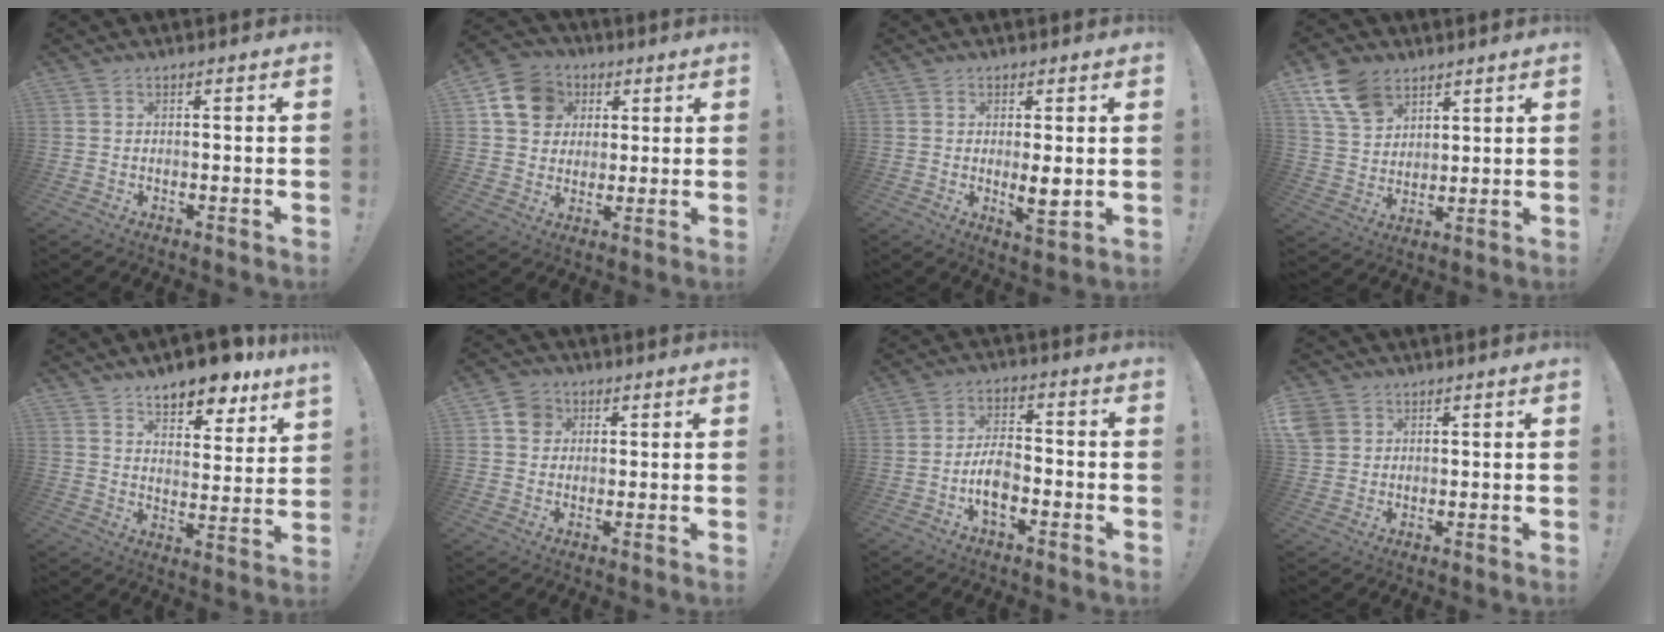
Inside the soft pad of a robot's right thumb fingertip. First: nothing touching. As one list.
[{"total": 13.4, "force": [4.5, 11.2, 5.7], "torque": [-0.072, -0.009, 0.091]}, {"total": 5.8, "force": [0.2, 1.4, 5.6], "torque": [-0.082, -0.016, 0.005]}, {"total": 12.3, "force": [7.5, 7.9, 5.6], "torque": [-0.106, -0.031, 0.150]}, {"total": 10.6, "force": [9.0, 2.6, 4.9], "torque": [-0.071, -0.073, 0.155]}, {"total": 6.6, "force": [2.1, 5.9, 2.1], "torque": [-0.023, 0.000, 0.041]}, {"total": 7.7, "force": [-3.1, 4.1, 5.8], "torque": [-0.105, 0.007, -0.055]}, {"total": 5.1, "force": [2.4, 4.3, 1.4], "torque": [-0.027, -0.009, 0.046]}]